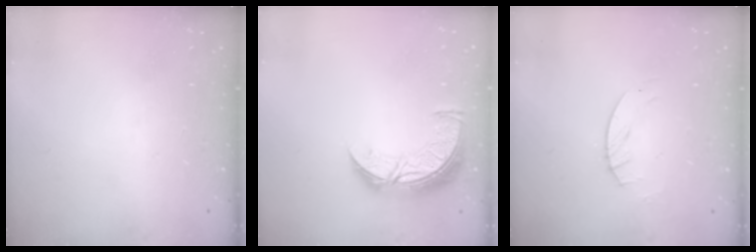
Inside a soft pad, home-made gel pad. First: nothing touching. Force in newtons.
{"total": 10.9, "press": 10.9, "slide": 0.9}
{"total": 2.8, "press": 2.8, "slide": 0.4}